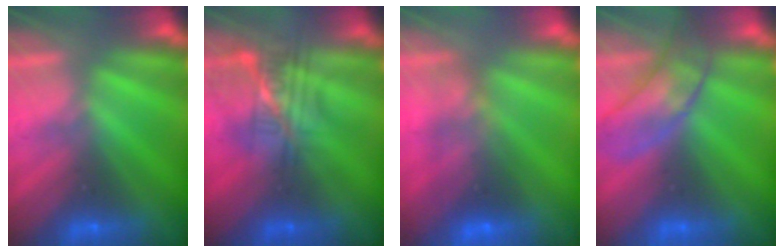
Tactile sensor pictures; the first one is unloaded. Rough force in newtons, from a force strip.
{"total": 2.4}
{"total": 9.8}
{"total": 3.7}